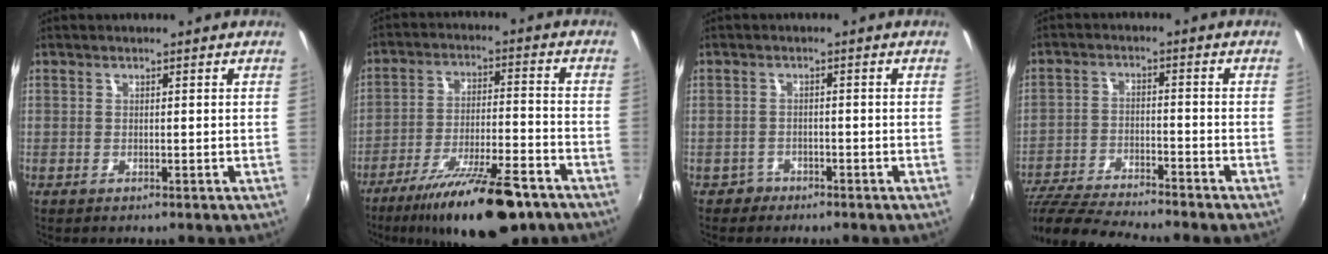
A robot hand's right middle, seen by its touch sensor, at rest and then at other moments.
{"total": 17.8, "force": [-12.9, 4.2, 11.5], "torque": [-0.205, -0.024, -0.200]}
{"total": 2.3, "force": [-1.6, 1.6, -0.1], "torque": [-0.006, 0.006, -0.026]}
{"total": 15.1, "force": [-13.5, 1.2, 6.8], "torque": [-0.149, -0.028, -0.233]}